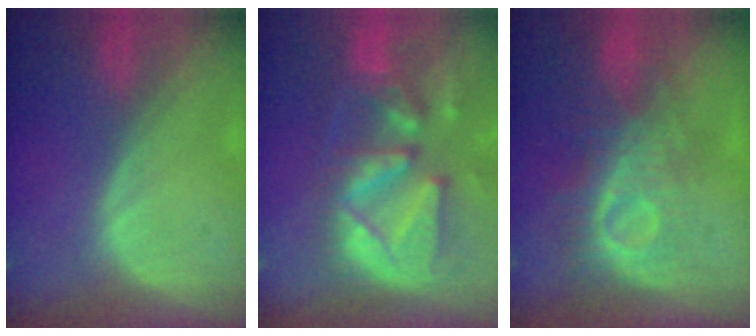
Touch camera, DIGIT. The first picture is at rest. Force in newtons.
{"total": 13.3, "press": 11.5, "slide": 6.7}
{"total": 9.1, "press": 8.4, "slide": 3.6}